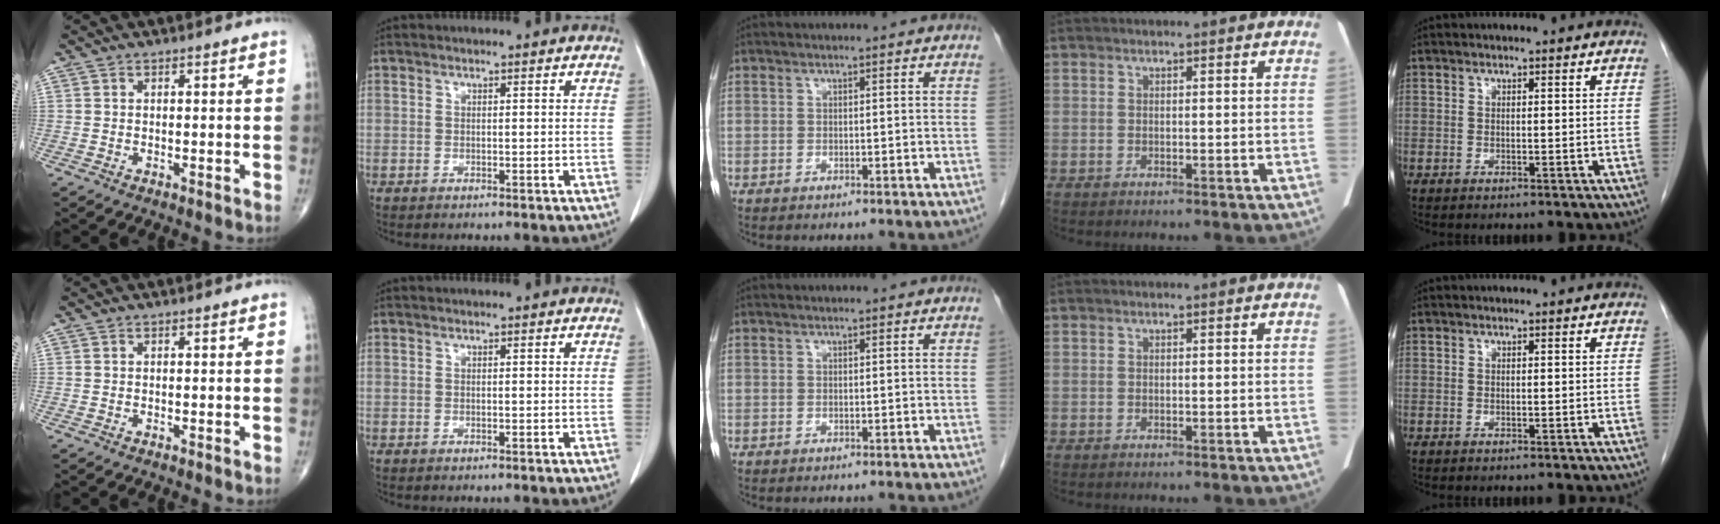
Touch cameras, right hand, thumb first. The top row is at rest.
{}